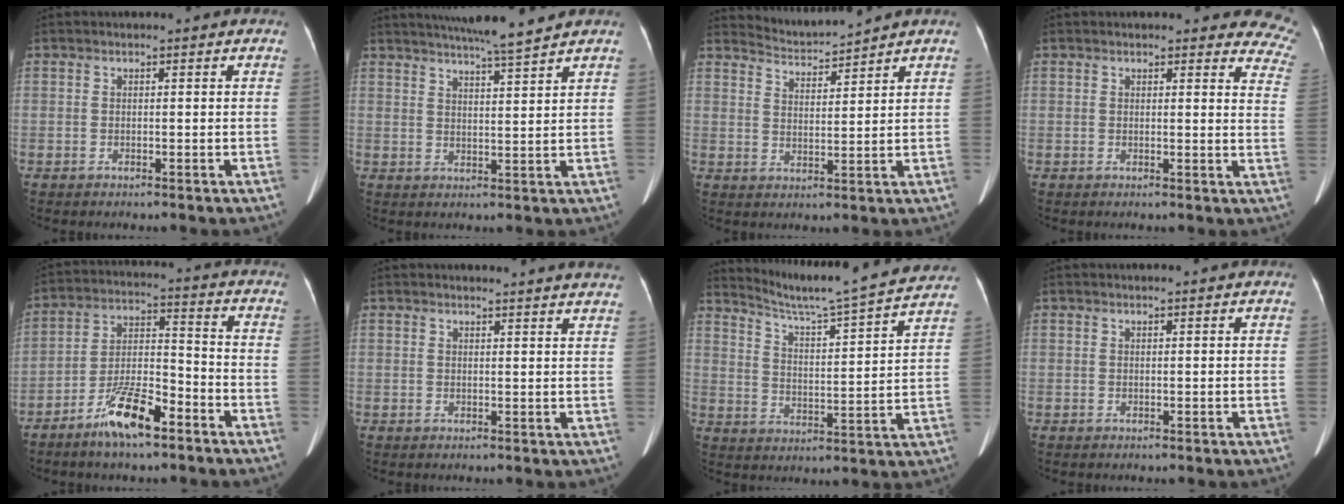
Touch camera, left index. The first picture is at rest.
{"total": 8.7, "force": [7.7, -1.0, 3.9], "torque": [-0.065, 0.003, 0.114]}
{"total": 4.3, "force": [4.2, -0.9, -0.8], "torque": [0.006, -0.002, 0.086]}
{"total": 10.0, "force": [9.2, 3.0, 2.5], "torque": [0.023, -0.033, 0.056]}
{"total": 10.1, "force": [-6.8, 2.3, 7.1], "torque": [-0.144, -0.001, -0.125]}
{"total": 7.3, "force": [7.2, -0.2, 1.4], "torque": [-0.008, -0.016, 0.057]}
{"total": 18.3, "force": [17.0, -1.3, 6.5], "torque": [-0.118, -0.030, 0.232]}
{"total": 0.0}